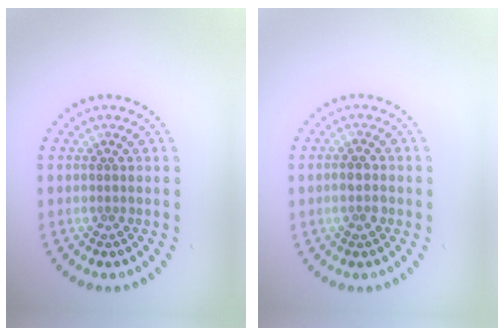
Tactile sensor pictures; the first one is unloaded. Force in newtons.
{"total": 1.7, "press": 1.5, "slide": 0.7}